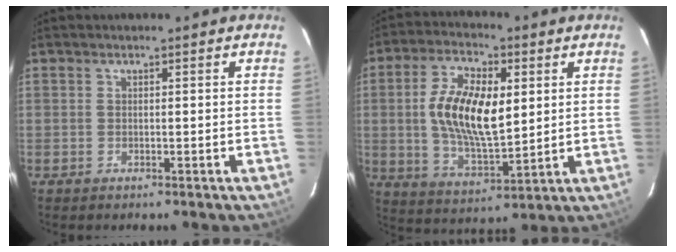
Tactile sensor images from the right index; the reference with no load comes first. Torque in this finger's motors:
{"motor_torque": [0.45, -0.03, 0.82, 0.17]}